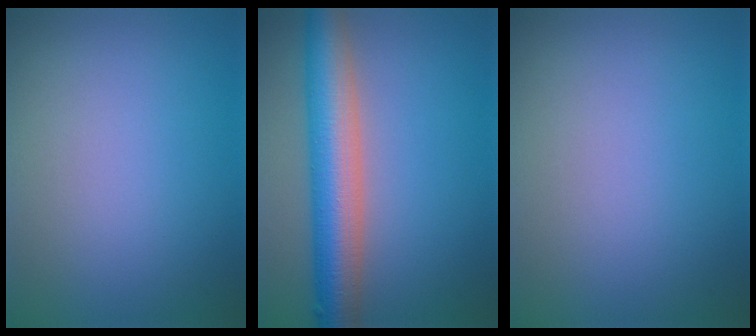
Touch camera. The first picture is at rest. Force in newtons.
{"total": 7.6, "press": 7.6, "slide": 0.1}
{"total": 0.0}